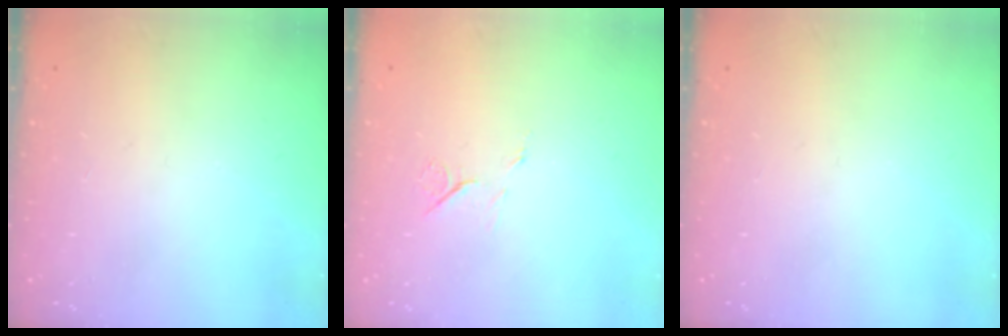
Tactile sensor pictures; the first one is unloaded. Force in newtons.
{"total": 6.0, "press": 6.0, "slide": 0.8}
{"total": 0.0}